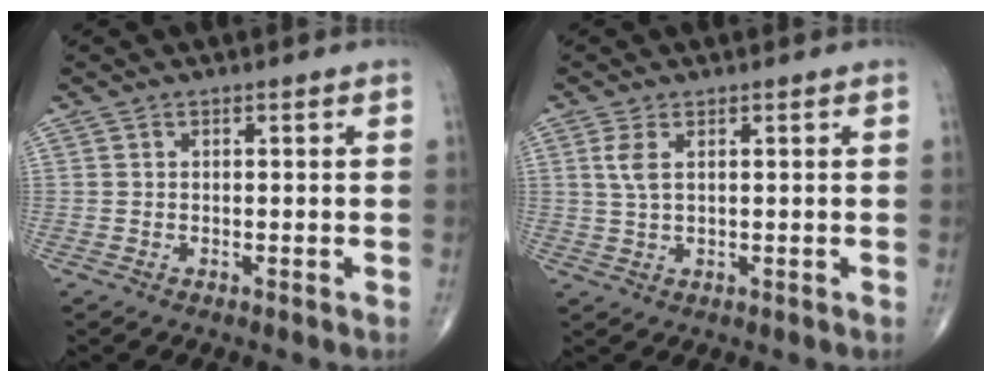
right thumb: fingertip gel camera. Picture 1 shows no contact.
{"total": 3.2, "force": [1.1, 1.4, 2.7], "torque": [-0.062, 0.001, 0.028]}